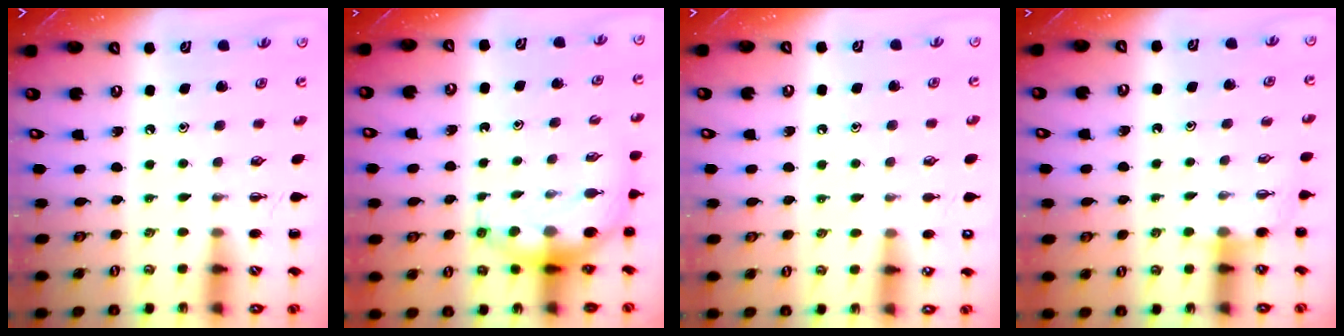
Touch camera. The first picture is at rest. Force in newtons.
{"total": 7.0, "press": 6.9, "slide": 1.5}
{"total": 7.0, "press": 6.5, "slide": 2.4}
{"total": 2.6, "press": 2.5, "slide": 0.9}